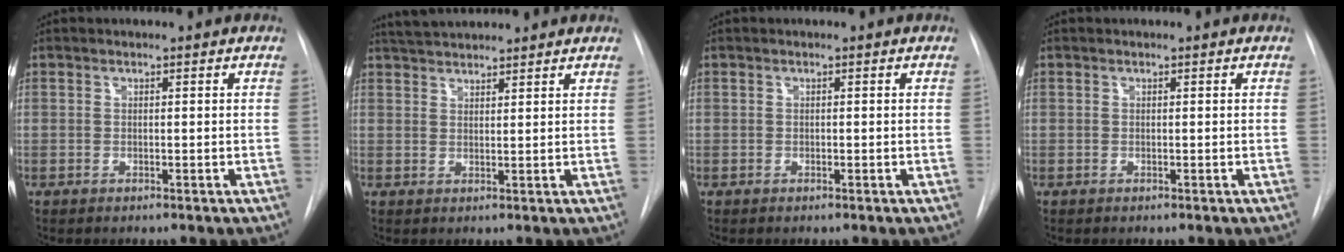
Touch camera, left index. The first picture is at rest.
{"total": 5.7, "force": [5.4, 0.6, 1.9], "torque": [-0.039, 0.031, 0.089]}
{"total": 0.6, "force": [-0.6, 0.0, 0.0], "torque": [0.006, -0.004, -0.010]}
{"total": 0.0}